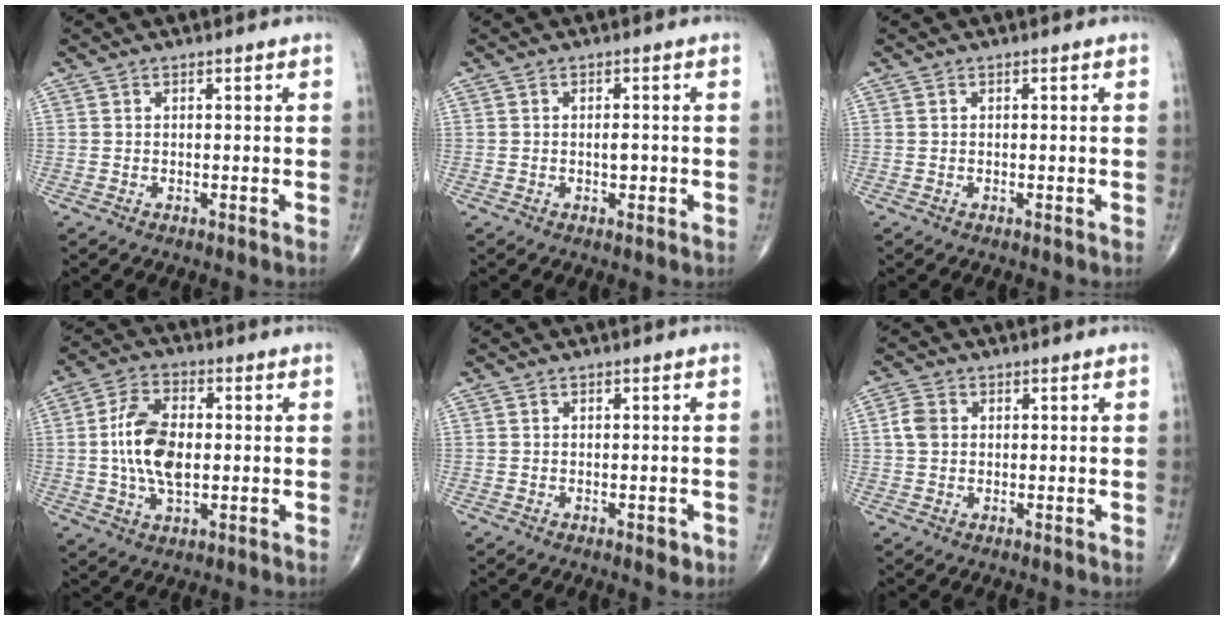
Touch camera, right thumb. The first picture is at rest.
{"total": 1.7, "force": [-0.3, 0.9, 1.4], "torque": [-0.017, 0.002, -0.005]}
{"total": 0.0}
{"total": 11.5, "force": [0.0, 6.3, 9.6], "torque": [-0.183, 0.007, 0.000]}
{"total": 1.7, "force": [-0.8, 0.8, 1.3], "torque": [-0.011, 0.000, -0.009]}
{"total": 3.4, "force": [0.4, 2.8, 2.0], "torque": [-0.038, 0.007, 0.004]}